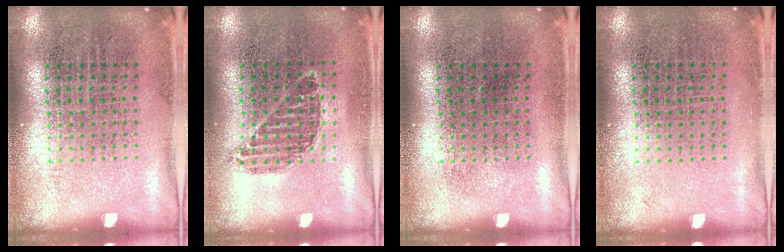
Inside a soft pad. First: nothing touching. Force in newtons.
{"total": 0.8, "press": 0.7, "slide": 0.4}
{"total": 0.0}
{"total": 0.0}